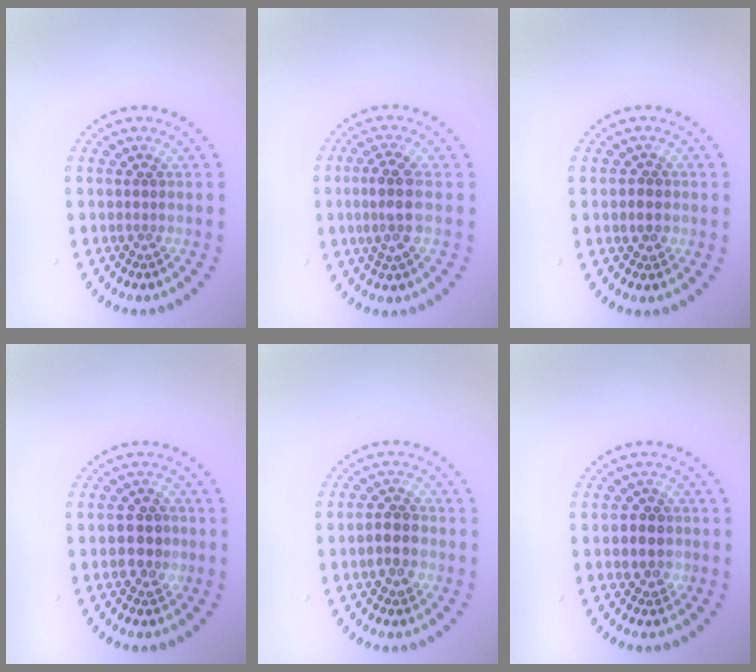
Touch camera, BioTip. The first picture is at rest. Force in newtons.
{"total": 3.1, "press": 2.9, "slide": 1.1}
{"total": 1.1, "press": 1.0, "slide": 0.4}
{"total": 2.4, "press": 2.3, "slide": 0.6}
{"total": 2.5, "press": 2.4, "slide": 0.3}
{"total": 1.8, "press": 1.7, "slide": 0.6}